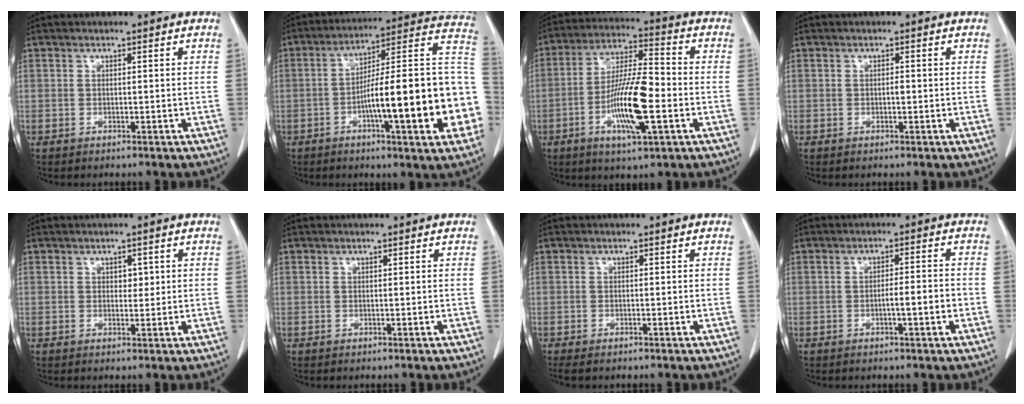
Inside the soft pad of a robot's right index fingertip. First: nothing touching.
{"total": 23.9, "force": [-5.3, 3.3, 23.0], "torque": [-0.249, 0.029, -0.073]}
{"total": 13.1, "force": [-3.8, 2.2, 12.4], "torque": [-0.235, -0.004, -0.068]}
{"total": 0.7, "force": [-0.1, 0.3, 0.7], "torque": [-0.011, 0.002, -0.001]}
{"total": 1.8, "force": [0.4, 1.1, 1.3], "torque": [-0.015, 0.000, 0.005]}
{"total": 0.0}
{"total": 1.9, "force": [-1.6, 0.6, 0.9], "torque": [-0.012, -0.004, -0.022]}
{"total": 5.0, "force": [-1.6, 0.3, 4.8], "torque": [-0.074, 0.007, -0.022]}